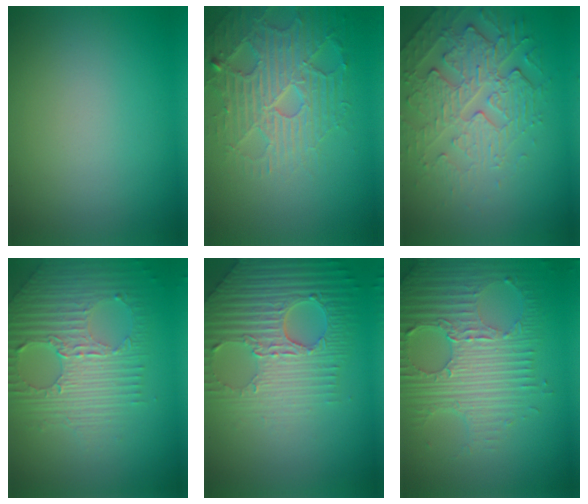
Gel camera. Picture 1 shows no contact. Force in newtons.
{"total": 4.5, "press": 4.5, "slide": 0.6}
{"total": 4.3, "press": 4.0, "slide": 1.7}
{"total": 7.1, "press": 4.6, "slide": 5.4}
{"total": 7.6, "press": 5.5, "slide": 5.3}
{"total": 7.6, "press": 5.2, "slide": 5.6}